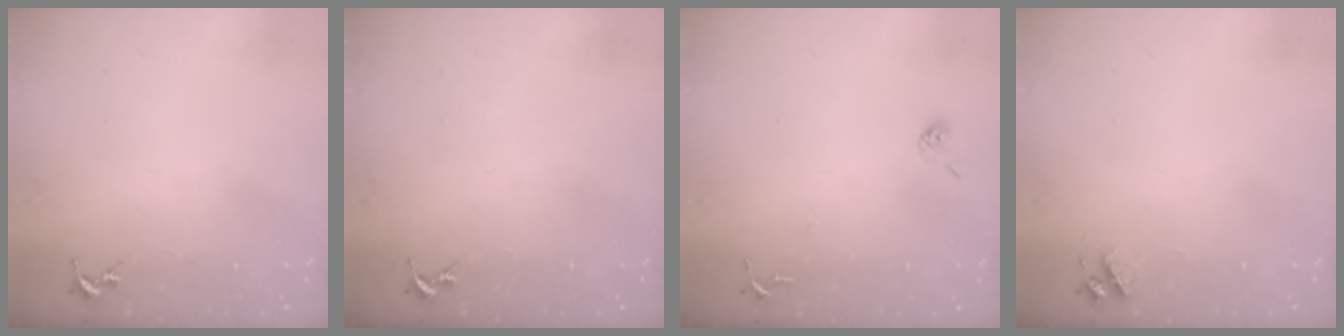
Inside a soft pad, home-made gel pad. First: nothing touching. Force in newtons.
{"total": 0.0}
{"total": 5.9, "press": 5.9, "slide": 0.5}
{"total": 4.4, "press": 4.3, "slide": 0.6}